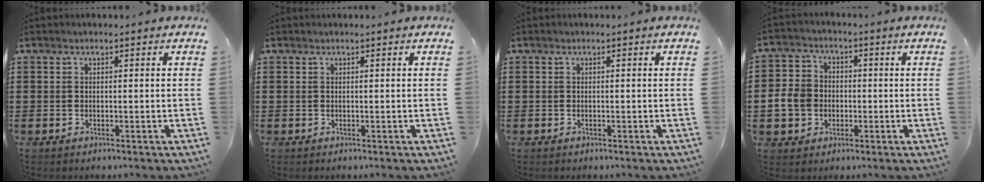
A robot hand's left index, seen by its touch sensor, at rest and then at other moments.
{"total": 0.0}
{"total": 0.0}
{"total": 6.2, "force": [-1.1, 5.5, 2.6], "torque": [-0.089, 0.007, -0.027]}